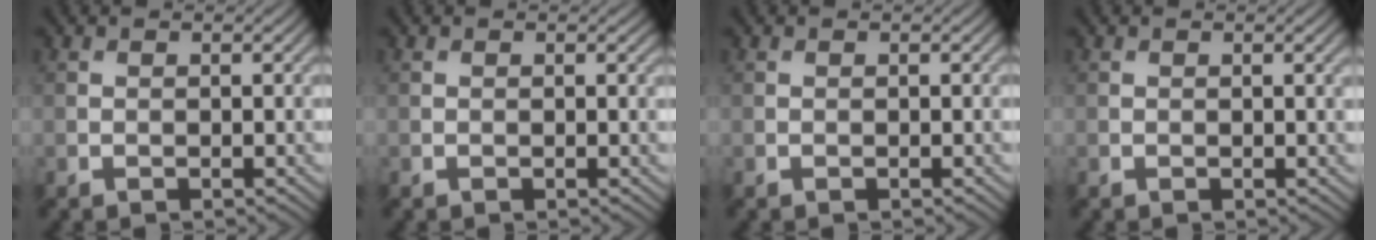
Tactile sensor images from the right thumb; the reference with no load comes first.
{"total": 0.0}
{"total": 0.0}
{"total": 1.3, "force": [0.4, 0.2, 1.2], "torque": [-0.016, 0.001, 0.005]}